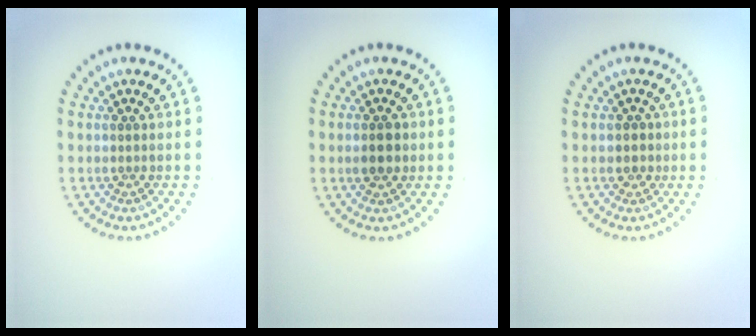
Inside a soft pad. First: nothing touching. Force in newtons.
{"total": 1.9, "press": 1.9, "slide": 0.1}
{"total": 1.4, "press": 1.2, "slide": 0.7}